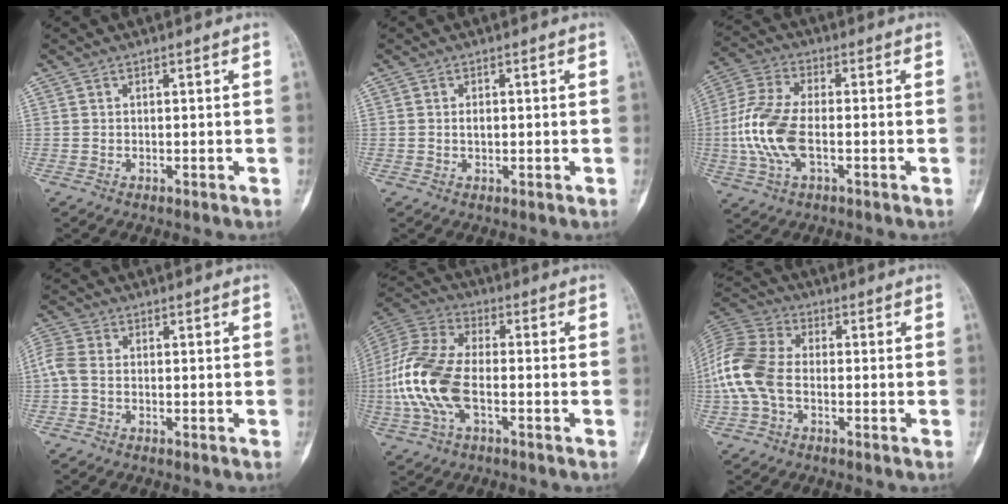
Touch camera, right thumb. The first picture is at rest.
{"total": 1.3, "force": [0.1, 0.8, 1.0], "torque": [-0.013, 0.000, 0.003]}
{"total": 12.2, "force": [-2.0, 5.8, 10.5], "torque": [-0.242, 0.014, -0.041]}
{"total": 3.9, "force": [-0.4, 2.6, 2.9], "torque": [-0.080, 0.008, -0.020]}
{"total": 16.0, "force": [-3.0, 8.2, 13.4], "torque": [-0.297, 0.023, -0.060]}
{"total": 12.4, "force": [-1.8, 8.0, 9.4], "torque": [-0.209, 0.030, -0.045]}